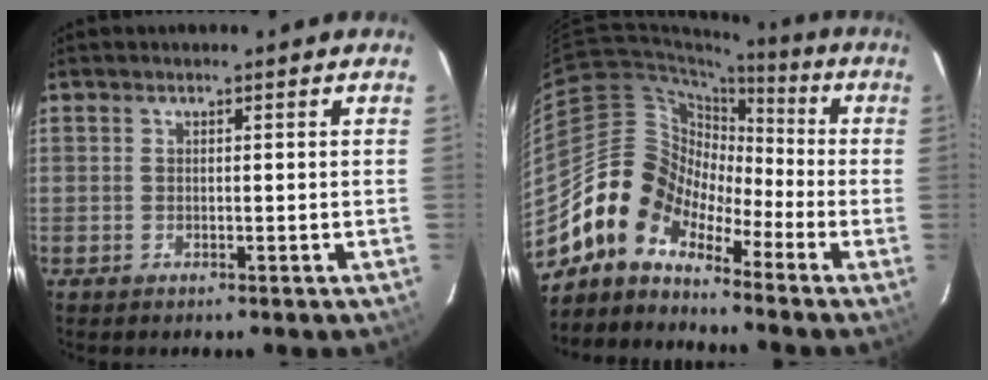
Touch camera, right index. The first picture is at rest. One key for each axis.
{"total": 9.8, "fx": -7.1, "fy": 6.3, "fz": 2.4, "tx": -0.046, "ty": 0.042, "tz": -0.162}